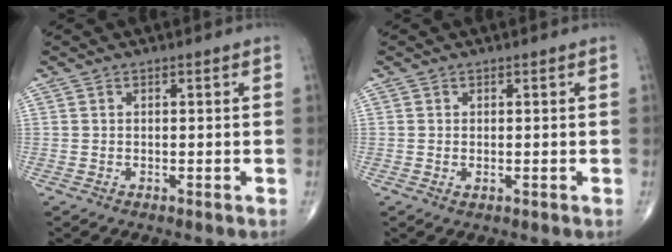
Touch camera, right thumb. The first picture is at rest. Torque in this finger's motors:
{"motor_torque": [-0.50, -0.16, -0.37, -0.18, 0.04]}